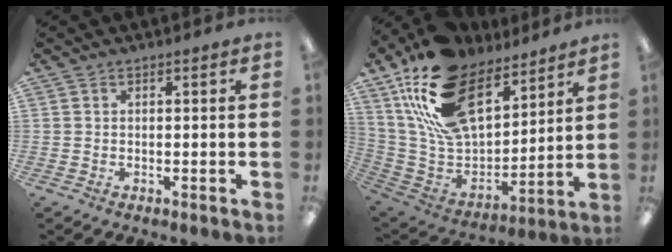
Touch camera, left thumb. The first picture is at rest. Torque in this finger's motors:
{"motor_torque": [0.75, 1.29, 1.28, -1.49, 0.26]}